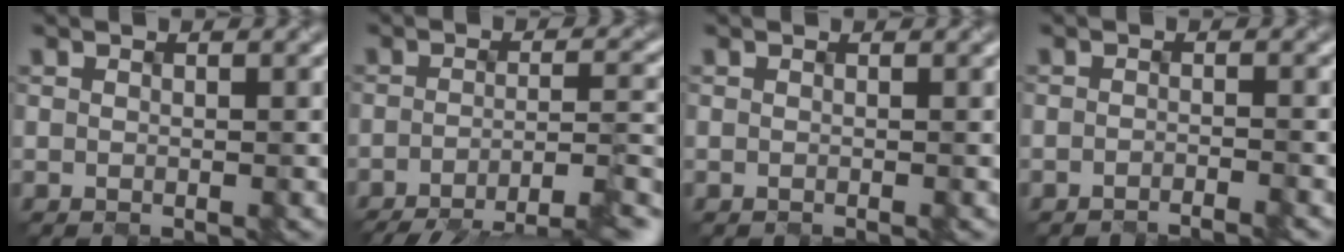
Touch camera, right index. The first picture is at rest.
{"total": 9.5, "force": [-7.1, 1.5, 6.1], "torque": [-0.081, -0.006, -0.097]}
{"total": 0.0}
{"total": 1.7, "force": [-1.6, 0.1, 0.5], "torque": [0.004, -0.005, -0.031]}